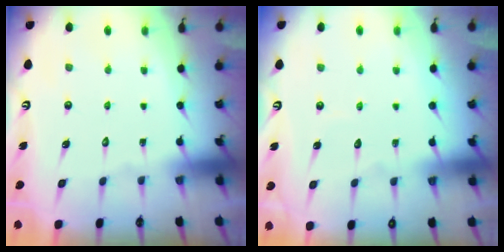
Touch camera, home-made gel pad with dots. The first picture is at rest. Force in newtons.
{"total": 2.8, "press": 2.8, "slide": 0.3}